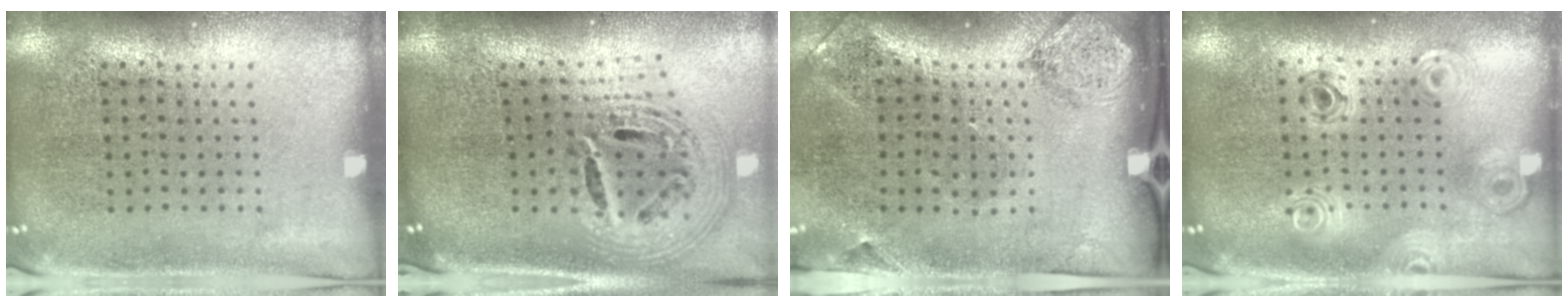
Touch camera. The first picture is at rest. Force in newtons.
{"total": 2.7, "press": 1.9, "slide": 1.9}
{"total": 1.9, "press": 1.1, "slide": 1.5}
{"total": 0.8, "press": 0.8, "slide": 0.1}